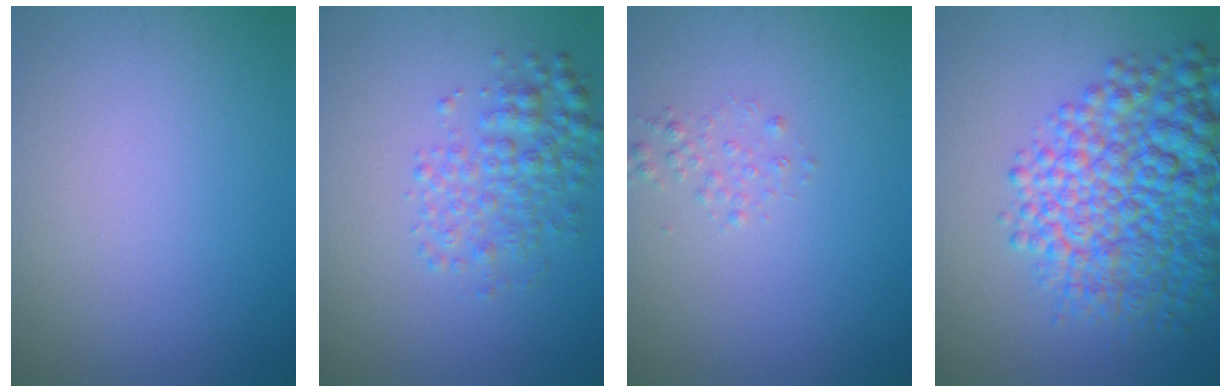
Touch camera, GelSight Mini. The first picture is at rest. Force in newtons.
{"total": 3.3, "press": 3.3, "slide": 0.1}
{"total": 0.9, "press": 0.9, "slide": 0.1}
{"total": 9.9, "press": 9.8, "slide": 0.3}